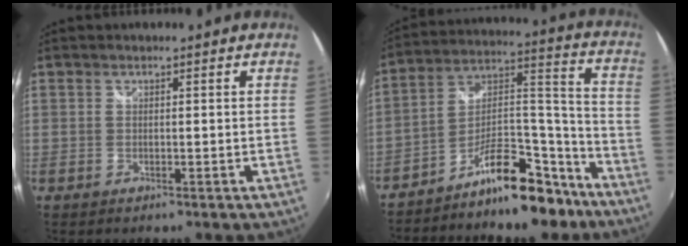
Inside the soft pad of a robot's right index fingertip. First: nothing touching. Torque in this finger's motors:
{"motor_torque": [1.06, -1.08, 0.35, 0.04]}